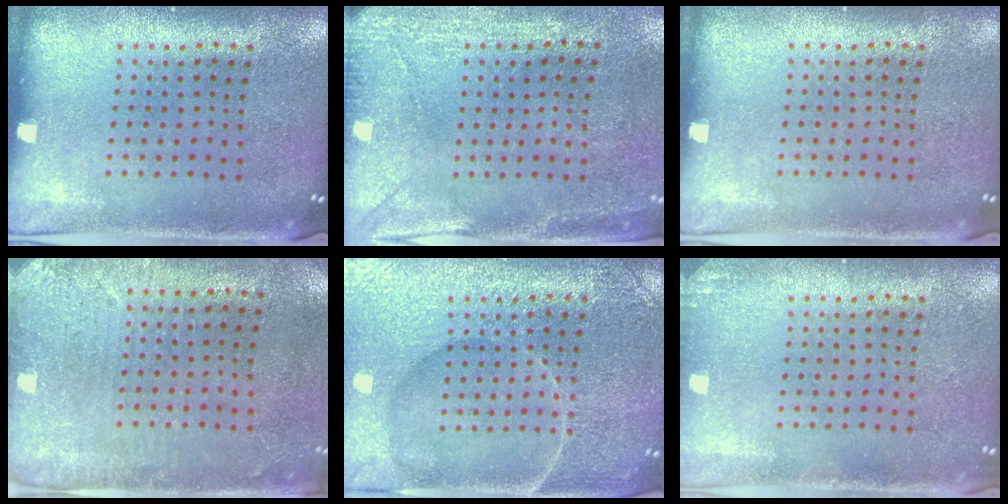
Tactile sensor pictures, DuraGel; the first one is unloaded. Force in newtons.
{"total": 2.9, "press": 2.4, "slide": 1.6}
{"total": 0.0}
{"total": 3.0, "press": 2.4, "slide": 1.8}
{"total": 4.3, "press": 4.2, "slide": 0.5}
{"total": 1.0, "press": 1.0, "slide": 0.1}